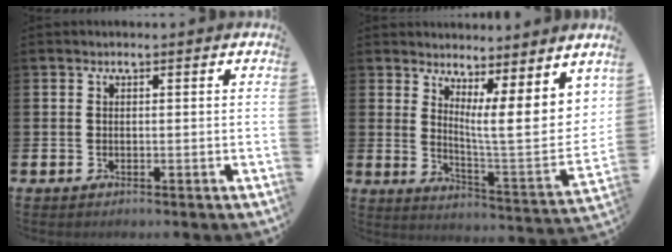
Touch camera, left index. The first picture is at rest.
{"total": 8.1, "force": [5.6, 0.7, 5.8], "torque": [-0.095, -0.070, 0.091]}